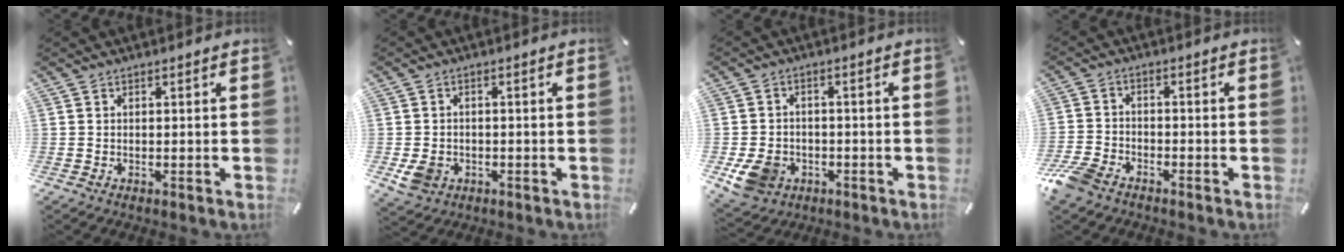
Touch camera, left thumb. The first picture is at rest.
{"total": 4.8, "force": [-1.4, 4.0, 2.3], "torque": [-0.048, -0.001, -0.027]}
{"total": 8.2, "force": [-2.8, 6.8, 3.6], "torque": [-0.082, 0.017, -0.050]}
{"total": 6.4, "force": [-4.9, 3.3, 2.5], "torque": [-0.063, 0.017, -0.098]}